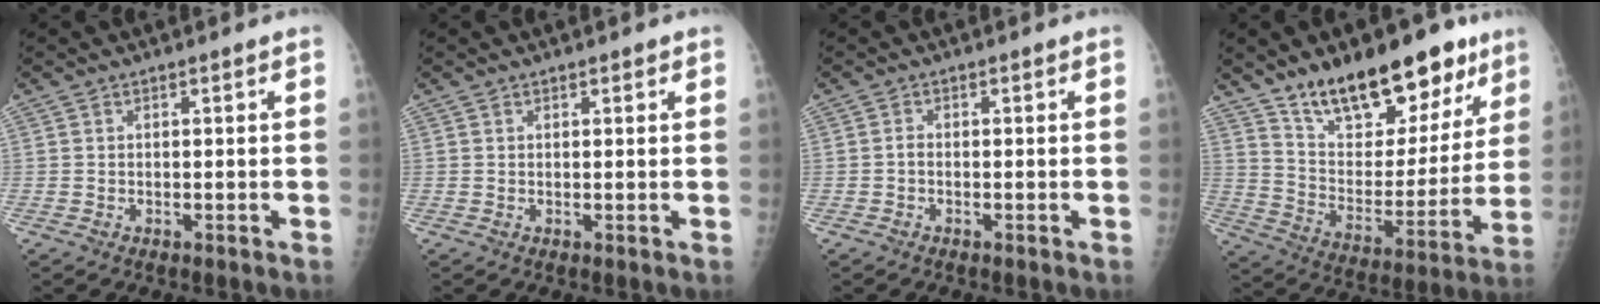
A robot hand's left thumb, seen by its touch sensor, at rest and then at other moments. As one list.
[{"total": 0.9, "force": [0.7, 0.5, 0.3], "torque": [0.004, -0.003, 0.005]}, {"total": 0.8, "force": [-0.2, 0.5, 0.6], "torque": [-0.005, 0.002, -0.009]}, {"total": 22.7, "force": [15.6, 10.6, 12.7], "torque": [-0.142, -0.076, 0.250]}]